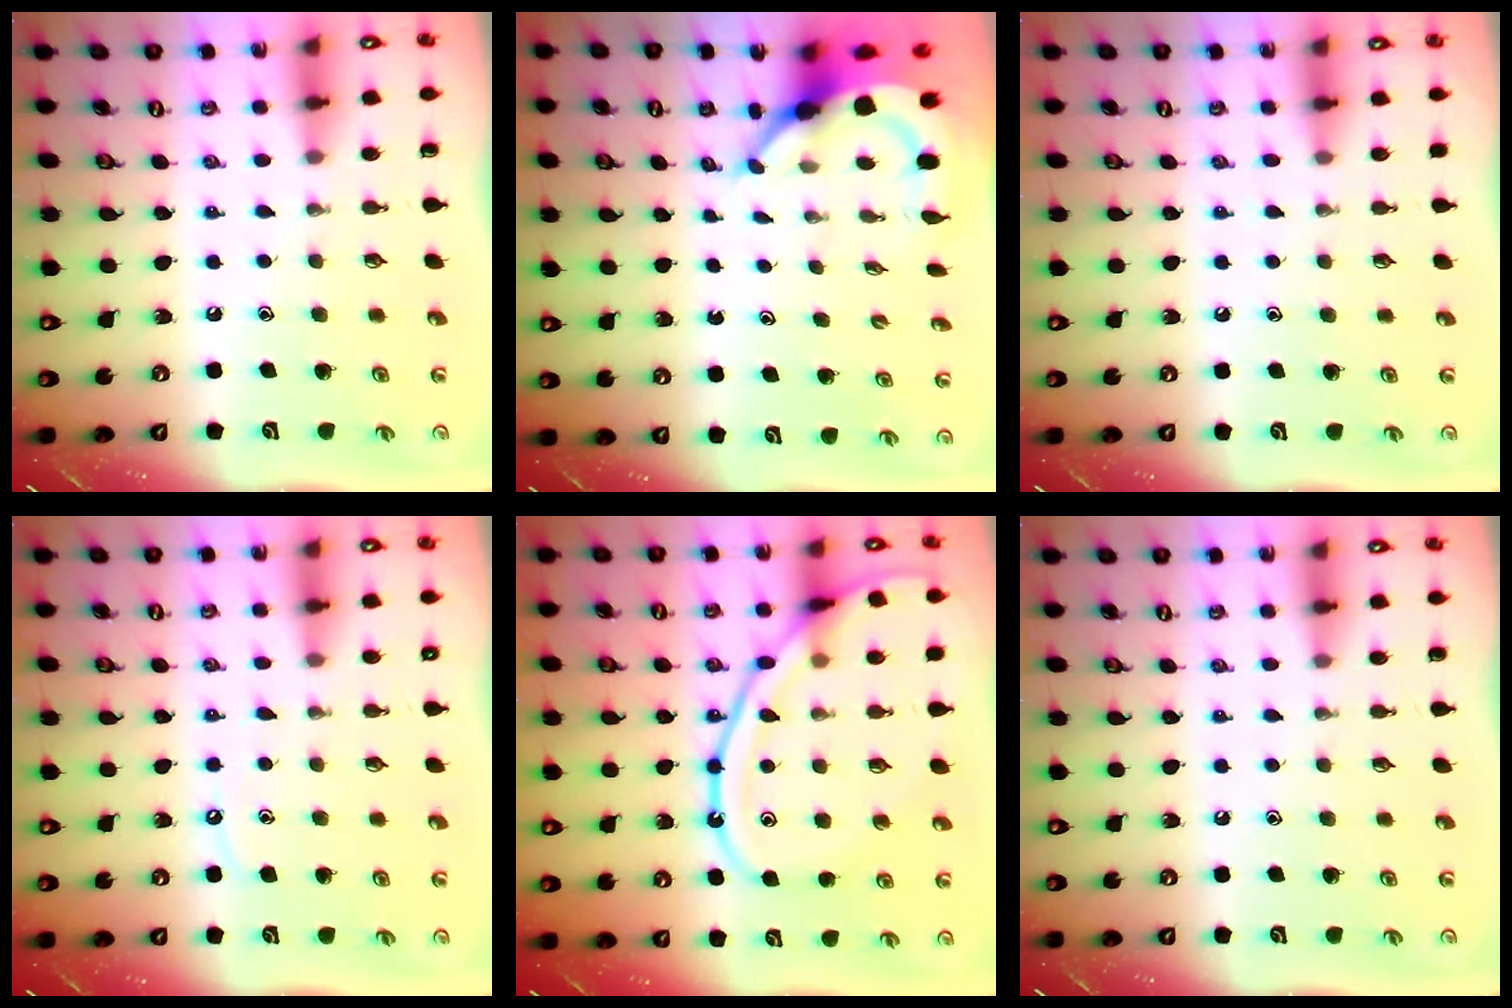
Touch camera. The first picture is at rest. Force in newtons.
{"total": 5.8, "press": 5.8, "slide": 0.8}
{"total": 2.9, "press": 2.9, "slide": 0.5}
{"total": 5.1, "press": 5.0, "slide": 0.6}
{"total": 16.3, "press": 16.3, "slide": 1.3}
{"total": 0.0}